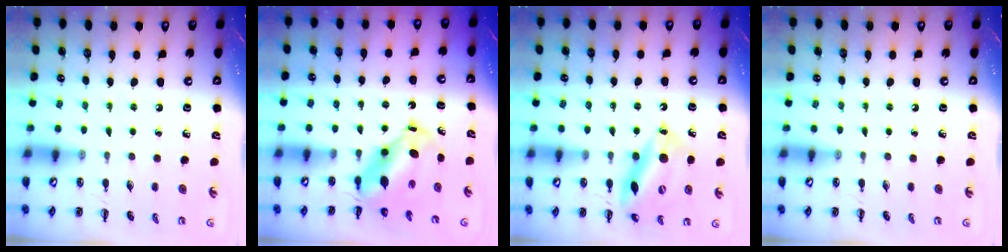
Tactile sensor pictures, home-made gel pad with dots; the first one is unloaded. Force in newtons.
{"total": 7.0, "press": 6.8, "slide": 1.7}
{"total": 16.0, "press": 15.7, "slide": 3.1}
{"total": 0.0}